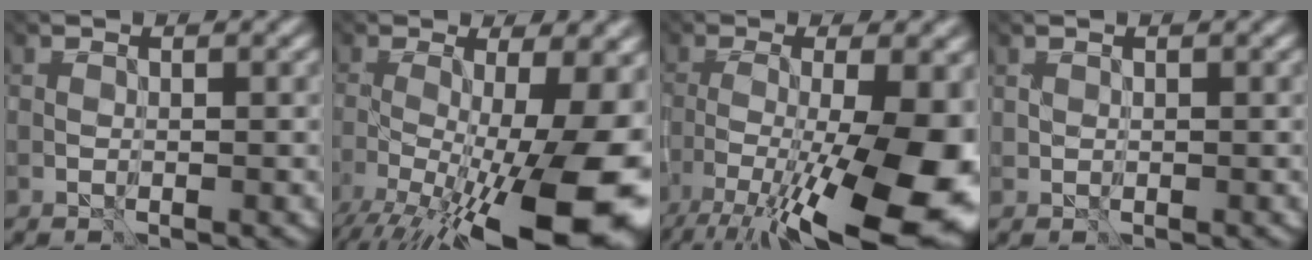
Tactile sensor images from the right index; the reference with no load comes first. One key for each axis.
{"total": 17.6, "fx": -6.2, "fy": 6.9, "fz": 15.0, "tx": -0.237, "ty": -0.024, "tz": -0.059}
{"total": 15.5, "fx": -7.0, "fy": 4.7, "fz": 13.0, "tx": -0.221, "ty": -0.003, "tz": -0.099}
{"total": 1.0, "fx": 0.8, "fy": 0.7, "fz": -0.1, "tx": 0.001, "ty": 0.001, "tz": 0.014}